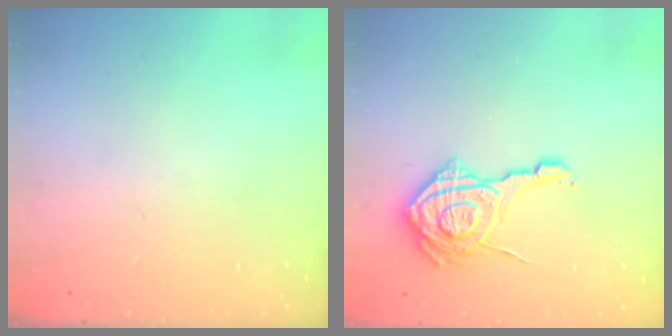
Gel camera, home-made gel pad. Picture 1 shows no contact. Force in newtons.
{"total": 16.6, "press": 16.6, "slide": 1.2}